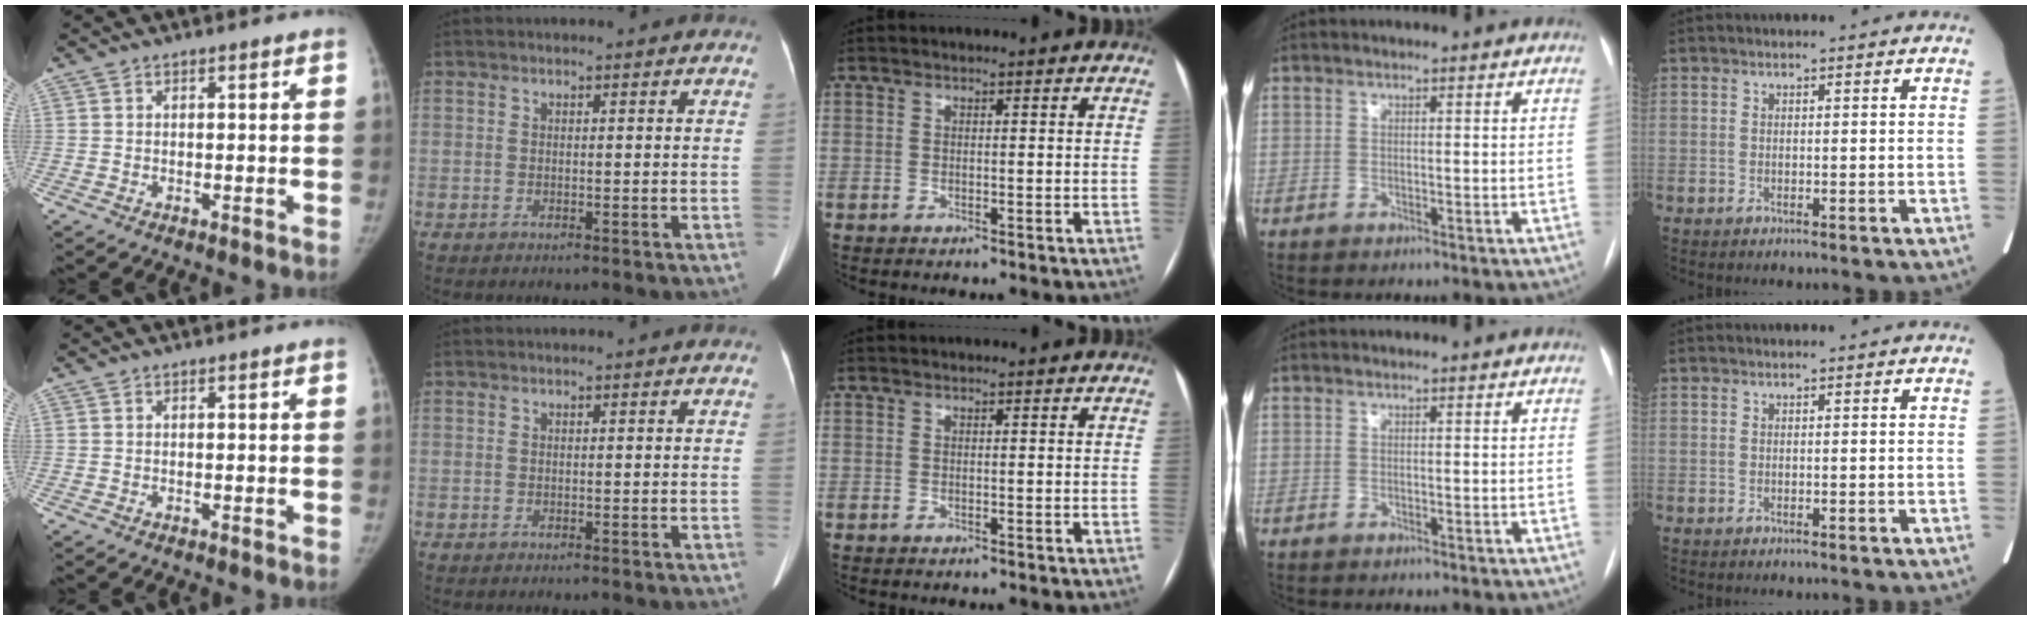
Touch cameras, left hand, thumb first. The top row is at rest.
{}